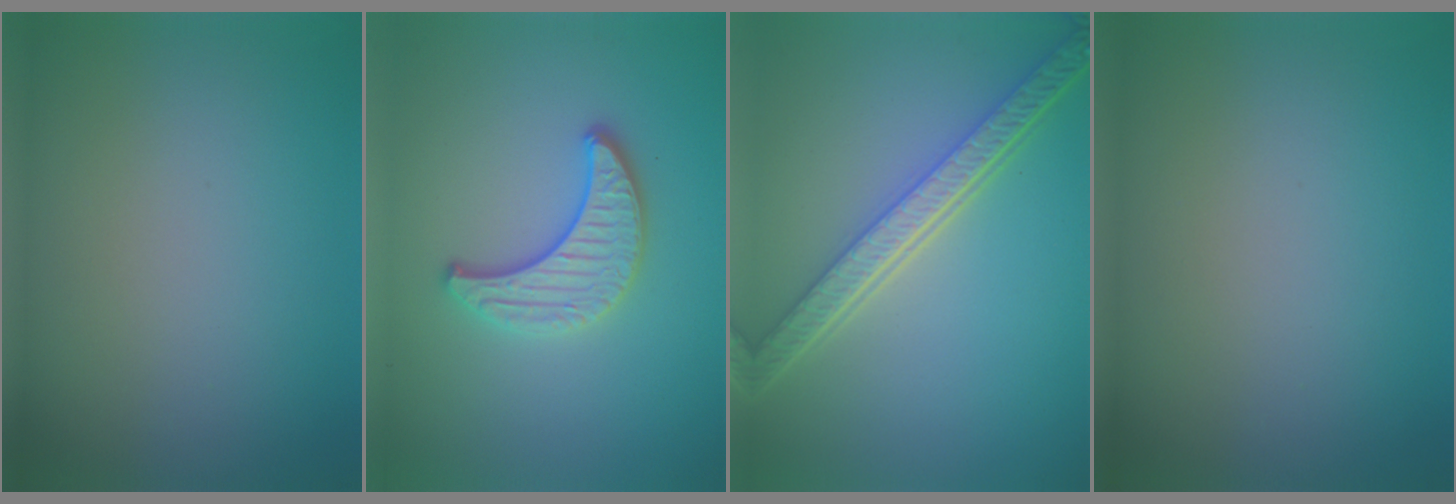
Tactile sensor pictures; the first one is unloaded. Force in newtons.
{"total": 3.5, "press": 3.3, "slide": 1.3}
{"total": 6.0, "press": 4.6, "slide": 3.9}
{"total": 0.0}